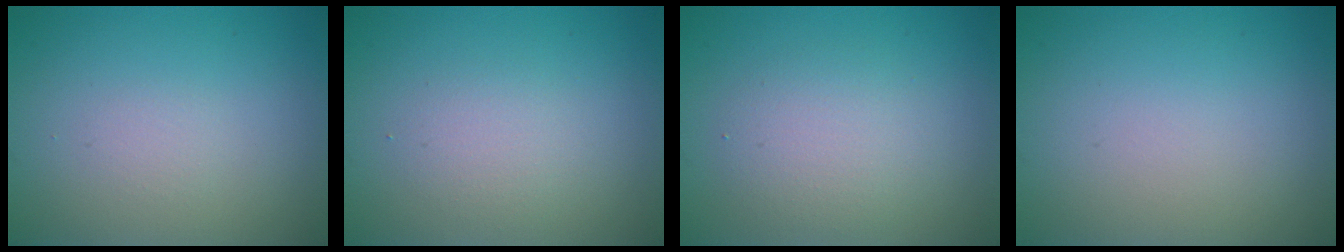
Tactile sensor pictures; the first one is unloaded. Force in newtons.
{"total": 1.7, "press": 1.7, "slide": 0.1}
{"total": 2.9, "press": 2.9, "slide": 0.2}
{"total": 0.0}